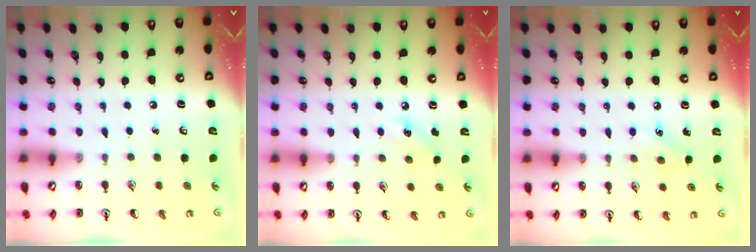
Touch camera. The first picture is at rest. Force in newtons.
{"total": 3.9, "press": 3.7, "slide": 1.2}
{"total": 4.8, "press": 4.6, "slide": 1.4}